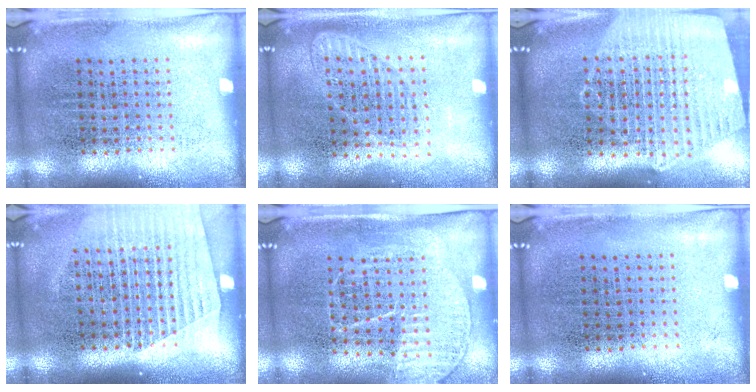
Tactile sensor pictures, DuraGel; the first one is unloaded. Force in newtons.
{"total": 1.3, "press": 1.3, "slide": 0.4}
{"total": 2.1, "press": 1.9, "slide": 1.0}
{"total": 1.6, "press": 1.5, "slide": 0.6}
{"total": 1.3, "press": 1.3, "slide": 0.2}
{"total": 0.0}